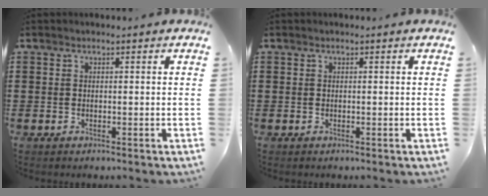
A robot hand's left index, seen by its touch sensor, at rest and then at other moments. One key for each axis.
{"total": 0.0}